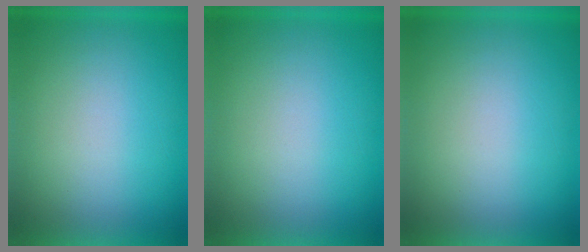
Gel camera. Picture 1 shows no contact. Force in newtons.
{"total": 0.0}
{"total": 0.0}